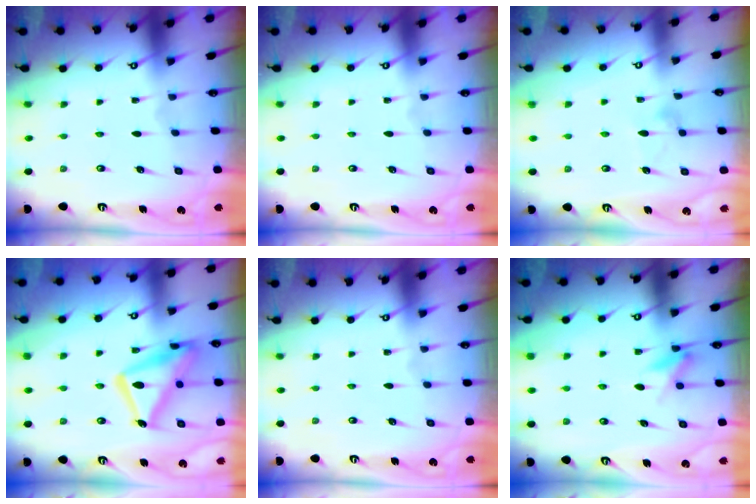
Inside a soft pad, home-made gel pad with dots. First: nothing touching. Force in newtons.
{"total": 0.0}
{"total": 7.5, "press": 7.5, "slide": 0.4}
{"total": 17.4, "press": 17.3, "slide": 1.3}
{"total": 0.0}
{"total": 6.6, "press": 6.3, "slide": 1.9}